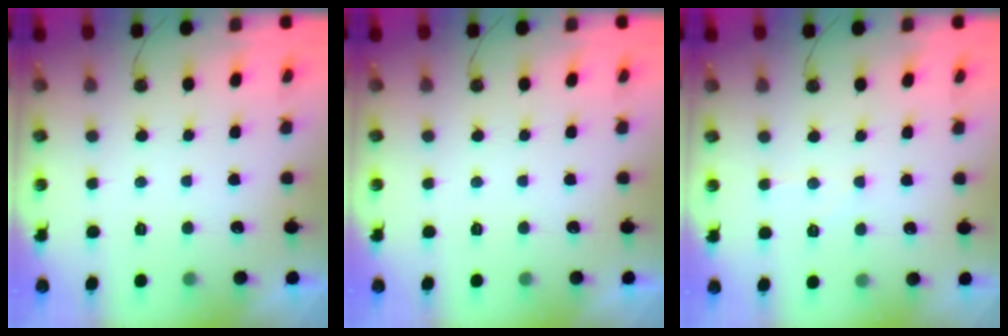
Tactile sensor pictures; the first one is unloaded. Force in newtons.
{"total": 0.0}
{"total": 5.1, "press": 5.0, "slide": 0.8}